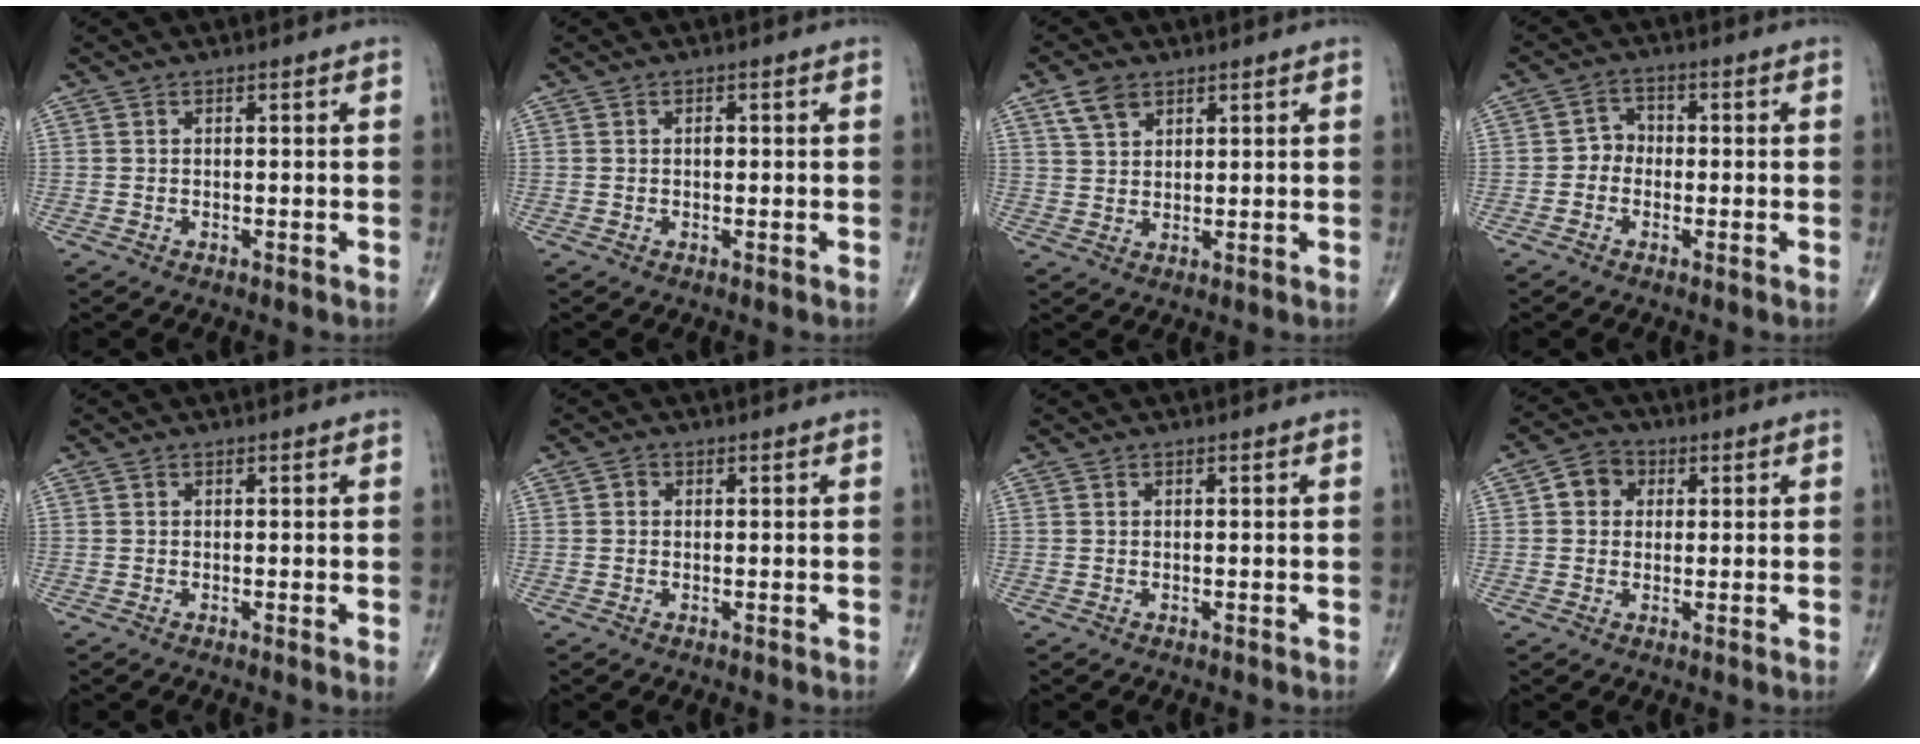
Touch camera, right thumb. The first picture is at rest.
{"total": 0.8, "force": [0.0, 0.6, 0.6], "torque": [-0.004, 0.002, -0.003]}
{"total": 4.9, "force": [2.9, 3.0, 2.5], "torque": [-0.037, -0.010, 0.059]}
{"total": 3.3, "force": [-0.9, 2.9, 1.4], "torque": [0.000, 0.015, -0.028]}
{"total": 0.9, "force": [0.0, 0.0, 0.9], "torque": [-0.015, -0.003, -0.004]}
{"total": 0.9, "force": [0.1, 0.8, 0.4], "torque": [0.001, 0.002, -0.003]}
{"total": 0.0}
{"total": 5.0, "force": [1.1, 4.3, 2.3], "torque": [-0.015, 0.007, 0.008]}